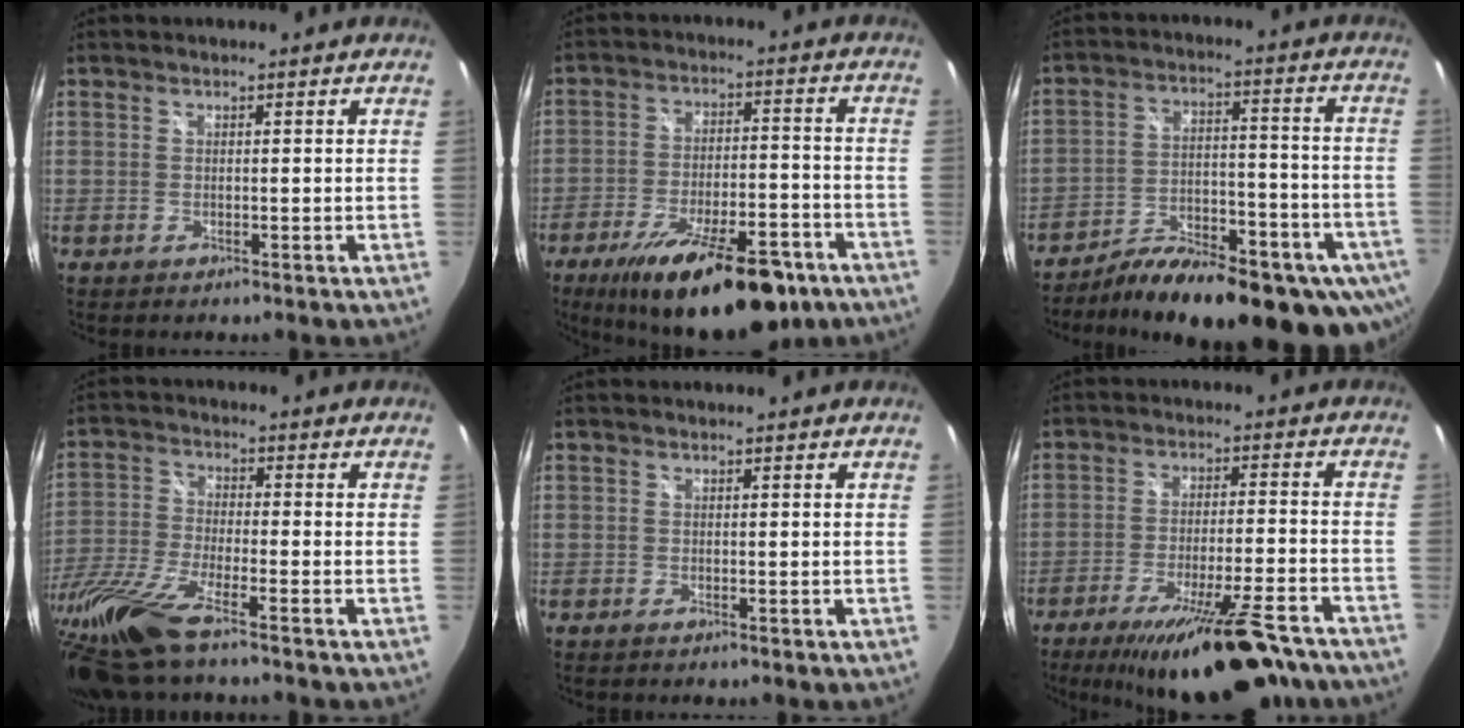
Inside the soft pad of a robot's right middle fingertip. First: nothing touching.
{"total": 21.9, "force": [-14.7, 7.5, 14.4], "torque": [-0.242, -0.030, -0.211]}
{"total": 24.4, "force": [-16.3, 9.5, 15.4], "torque": [-0.232, -0.034, -0.218]}
{"total": 15.5, "force": [-12.0, 1.6, 9.7], "torque": [-0.222, -0.045, -0.233]}
{"total": 0.6, "force": [-0.4, 0.0, 0.4], "torque": [-0.007, -0.002, -0.009]}
{"total": 20.7, "force": [-16.3, 3.7, 12.1], "torque": [-0.204, -0.040, -0.235]}